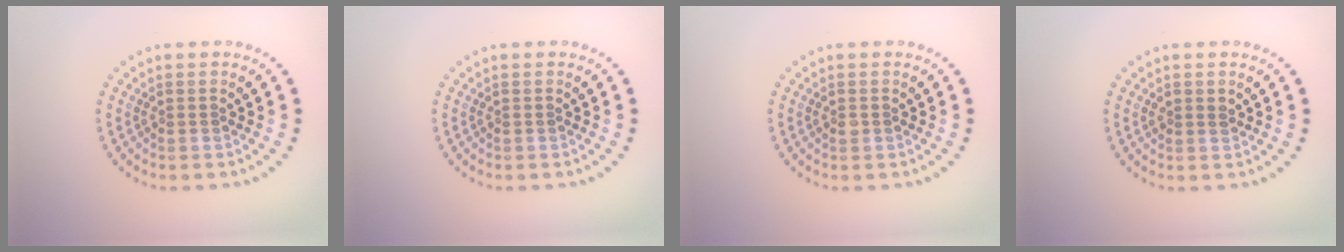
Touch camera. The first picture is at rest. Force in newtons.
{"total": 0.0}
{"total": 0.6, "press": 0.6, "slide": 0.1}
{"total": 0.8, "press": 0.7, "slide": 0.3}